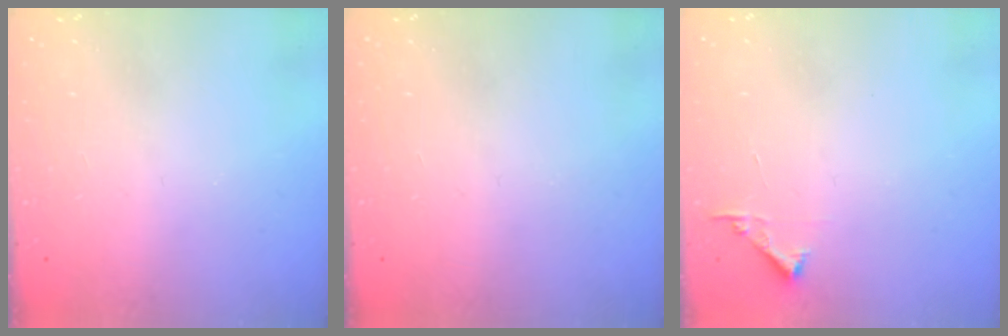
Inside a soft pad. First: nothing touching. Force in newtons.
{"total": 0.0}
{"total": 4.4, "press": 4.4, "slide": 0.4}